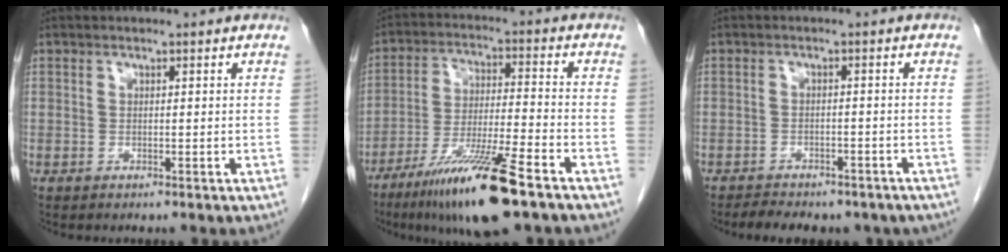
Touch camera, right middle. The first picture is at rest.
{"total": 14.4, "force": [-9.3, 0.7, 11.0], "torque": [-0.214, -0.036, -0.166]}
{"total": 9.8, "force": [-8.1, 3.8, 4.0], "torque": [-0.066, 0.008, -0.095]}